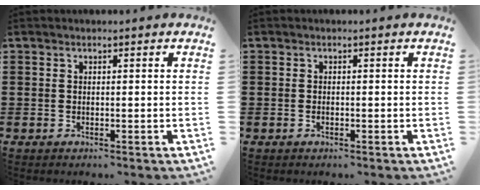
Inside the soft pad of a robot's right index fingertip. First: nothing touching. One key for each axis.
{"total": 0.5, "fx": -0.2, "fy": 0.0, "fz": 0.5, "tx": -0.011, "ty": -0.006, "tz": -0.002}